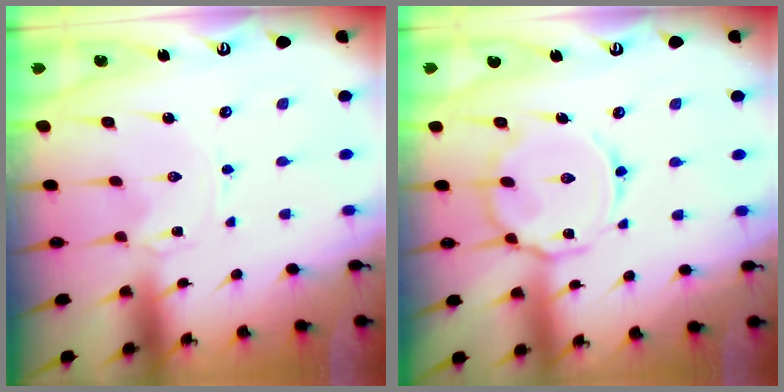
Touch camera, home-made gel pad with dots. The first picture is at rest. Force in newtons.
{"total": 13.6, "press": 13.5, "slide": 1.2}